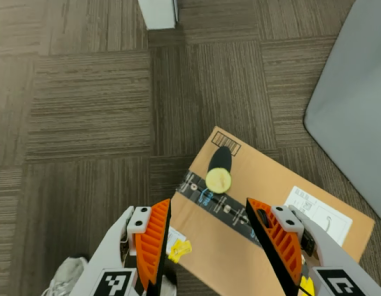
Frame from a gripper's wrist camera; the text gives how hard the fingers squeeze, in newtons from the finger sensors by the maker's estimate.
{"total": 0.0}